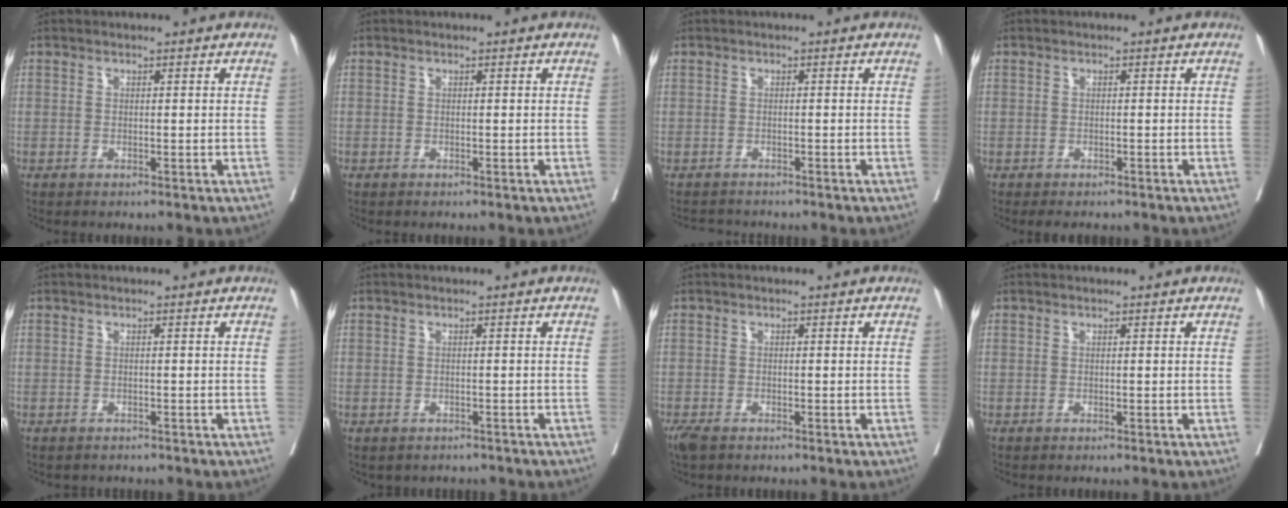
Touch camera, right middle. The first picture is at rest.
{"total": 0.0}
{"total": 1.8, "force": [-1.7, 0.5, -0.3], "torque": [0.005, -0.007, -0.030]}
{"total": 2.7, "force": [-2.2, 1.4, 0.6], "torque": [-0.006, -0.001, -0.030]}
{"total": 1.4, "force": [-1.2, 0.6, 0.1], "torque": [-0.010, -0.001, -0.018]}
{"total": 2.4, "force": [-2.0, 1.2, 0.3], "torque": [-0.004, 0.002, -0.026]}
{"total": 3.1, "force": [-2.2, 1.2, 1.8], "torque": [-0.042, -0.012, -0.039]}
{"total": 0.0}